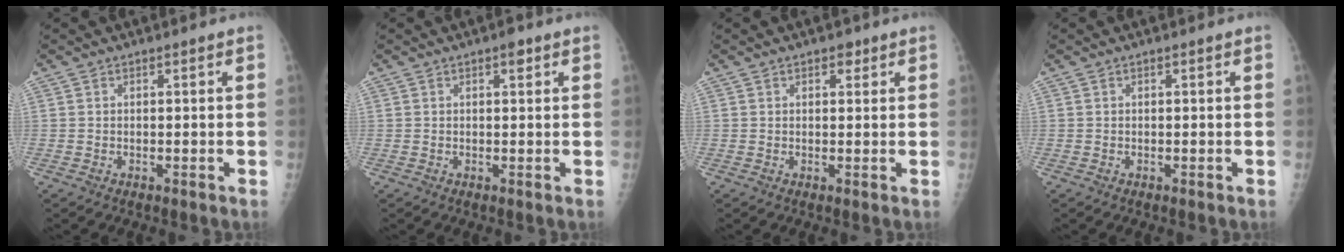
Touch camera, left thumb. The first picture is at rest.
{"total": 1.6, "force": [0.9, 0.7, 1.1], "torque": [-0.010, -0.001, 0.009]}
{"total": 1.9, "force": [1.2, 1.2, 1.0], "torque": [0.000, -0.003, 0.012]}
{"total": 0.0}